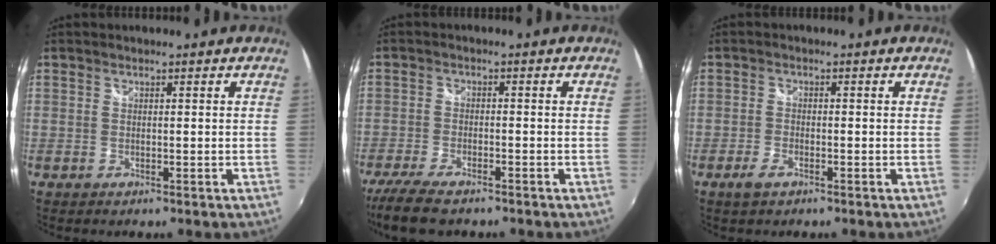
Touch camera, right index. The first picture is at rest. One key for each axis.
{"total": 9.2, "fx": -7.5, "fy": 2.2, "fz": 4.9, "tx": -0.124, "ty": -0.033, "tz": -0.135}
{"total": 2.9, "fx": -1.9, "fy": 1.2, "fz": 1.7, "tx": -0.044, "ty": -0.004, "tz": -0.039}